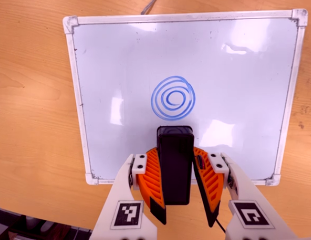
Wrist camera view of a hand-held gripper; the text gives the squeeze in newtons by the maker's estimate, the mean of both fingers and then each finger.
{"total": 8.6, "left": 7.3, "right": 9.8}